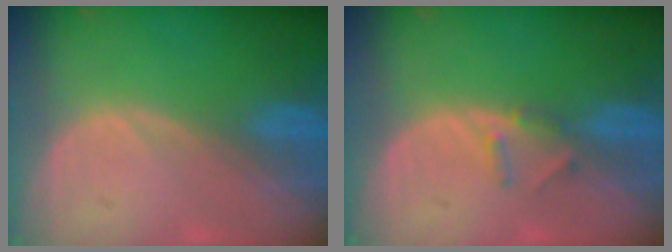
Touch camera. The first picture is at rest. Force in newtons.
{"total": 1.9, "press": 1.7, "slide": 0.9}